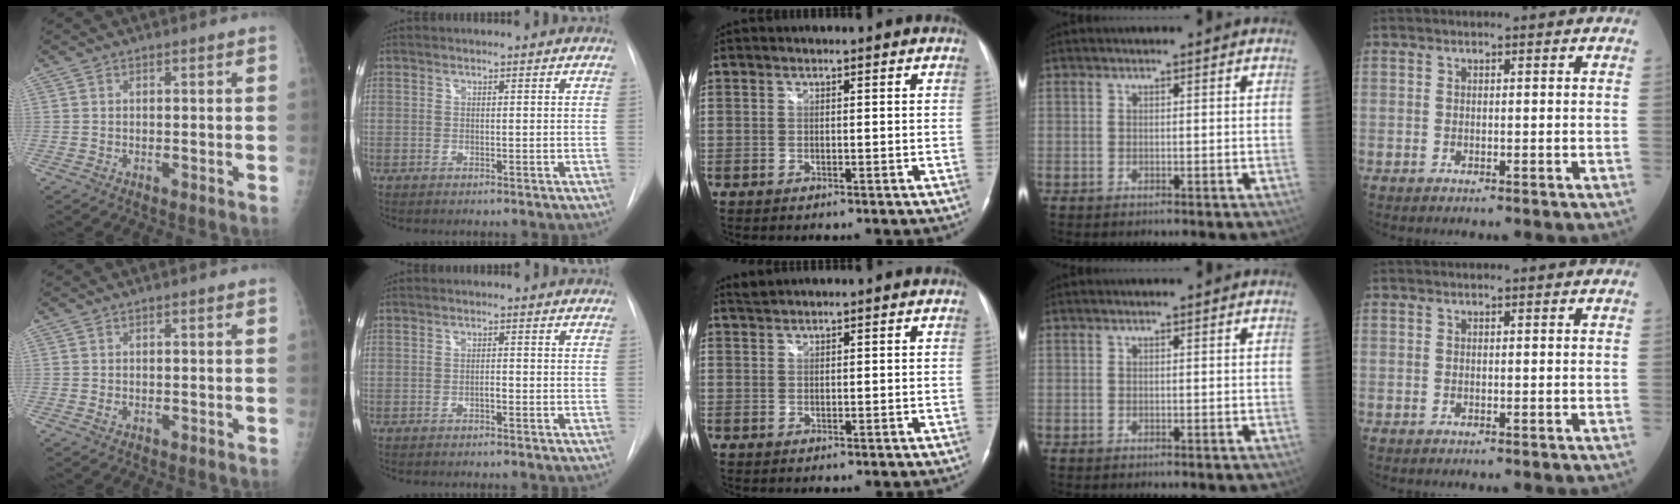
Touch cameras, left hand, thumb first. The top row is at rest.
{"thumb": {"total": 0.7, "force": [0.1, 0.5, 0.6], "torque": [-0.005, 0.000, 0.003]}, "index": {"total": 0.7, "force": [-0.4, 0.2, 0.6], "torque": [-0.009, 0.002, -0.008]}, "middle": {"total": 1.0, "force": [0.9, -0.2, 0.0], "torque": [-0.006, 0.010, 0.025]}}